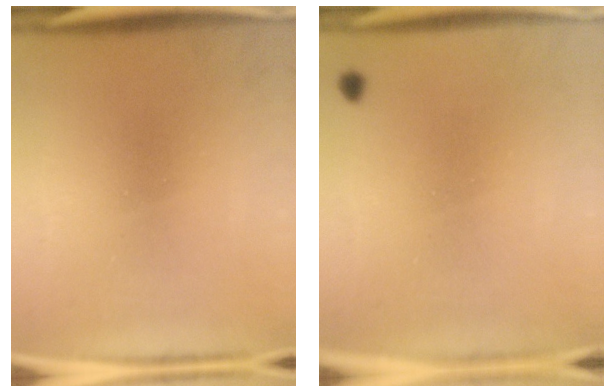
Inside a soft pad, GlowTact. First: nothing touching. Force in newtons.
{"total": 0.8}